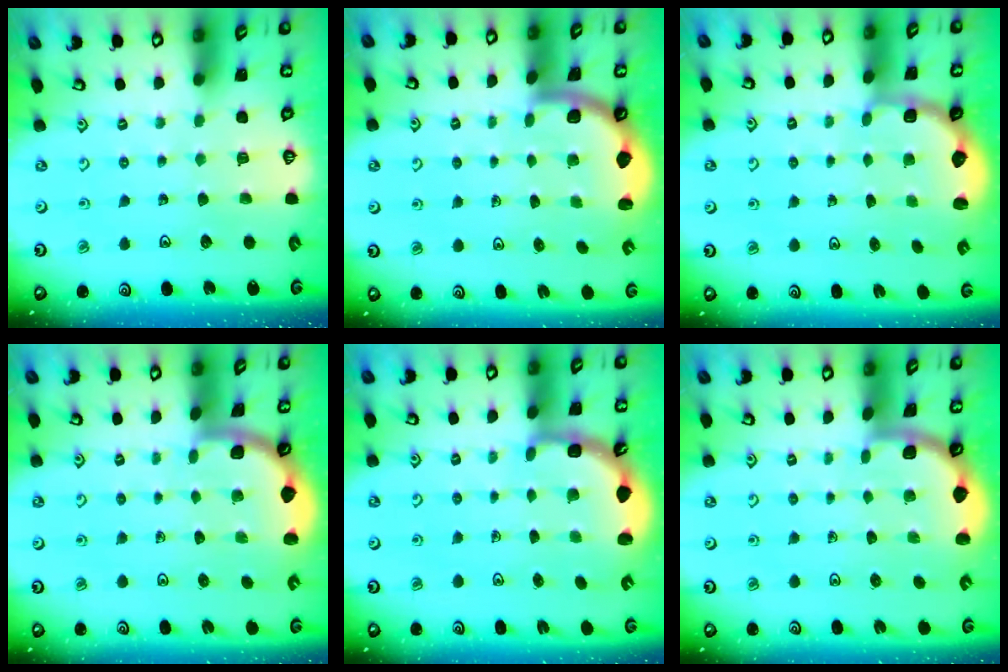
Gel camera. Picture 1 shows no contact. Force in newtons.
{"total": 1.8, "press": 1.8, "slide": 0.1}
{"total": 2.8, "press": 2.3, "slide": 1.5}
{"total": 1.8, "press": 1.8, "slide": 0.1}
{"total": 3.2, "press": 2.5, "slide": 1.9}
{"total": 1.7, "press": 1.6, "slide": 0.1}